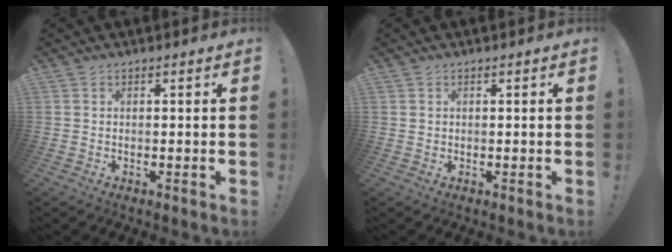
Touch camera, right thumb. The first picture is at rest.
{"total": 0.7, "force": [0.3, 0.6, 0.1], "torque": [-0.004, 0.003, 0.006]}